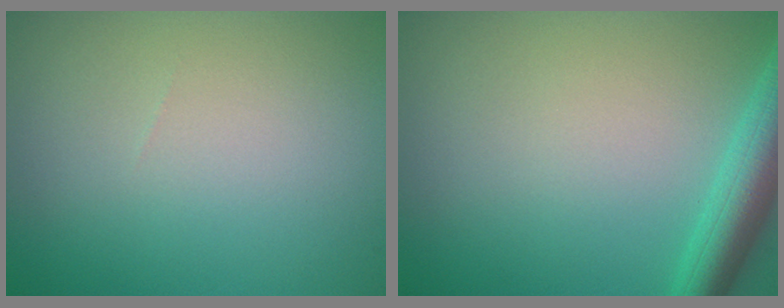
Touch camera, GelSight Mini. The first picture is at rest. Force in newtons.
{"total": 4.5, "press": 4.5, "slide": 0.2}